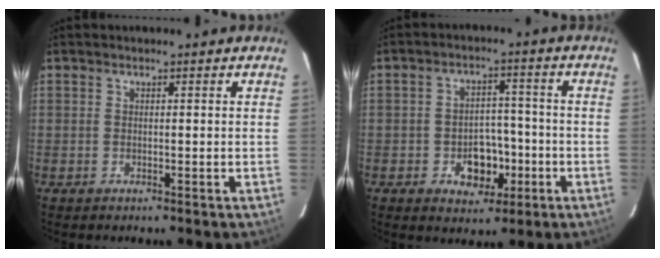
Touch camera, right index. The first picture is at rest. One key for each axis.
{"total": 7.4, "fx": -2.8, "fy": 5.6, "fz": 4.1, "tx": -0.078, "ty": 0.014, "tz": -0.026}